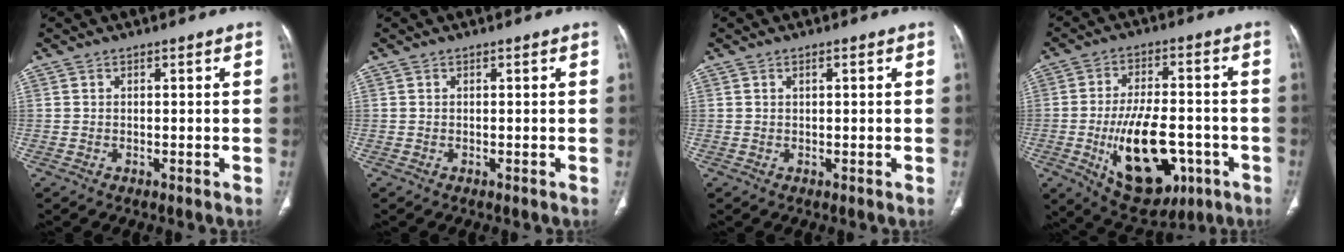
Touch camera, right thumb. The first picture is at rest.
{"total": 0.0}
{"total": 0.7, "force": [0.3, 0.3, 0.6], "torque": [-0.011, 0.002, 0.005]}
{"total": 18.6, "force": [-5.6, 9.6, 14.9], "torque": [-0.222, 0.016, -0.069]}